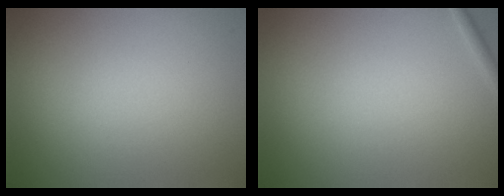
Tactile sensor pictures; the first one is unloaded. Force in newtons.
{"total": 0.8, "press": 0.8, "slide": 0.0}